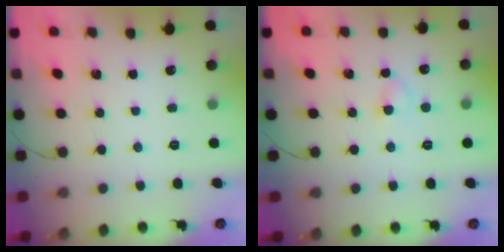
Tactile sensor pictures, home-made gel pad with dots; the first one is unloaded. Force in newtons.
{"total": 3.0, "press": 2.8, "slide": 1.2}